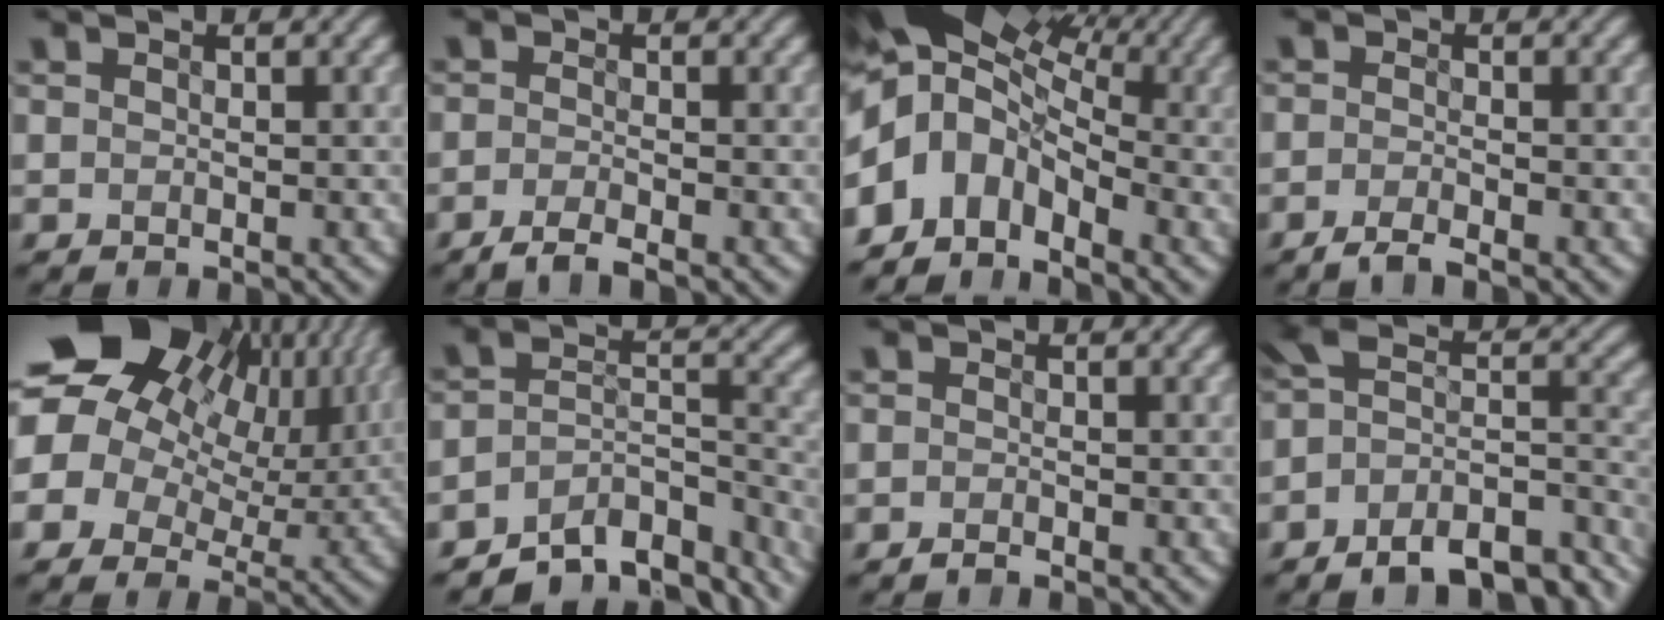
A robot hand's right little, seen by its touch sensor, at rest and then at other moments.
{"total": 2.2, "force": [-1.8, 0.2, 1.3], "torque": [-0.033, 0.000, -0.041]}
{"total": 13.0, "force": [-0.4, 9.1, 9.3], "torque": [-0.165, 0.008, 0.005]}
{"total": 1.9, "force": [-1.6, 0.1, 1.0], "torque": [-0.027, 0.000, -0.037]}
{"total": 21.6, "force": [8.0, 16.0, 12.0], "torque": [-0.246, 0.045, 0.108]}
{"total": 8.6, "force": [-7.1, 3.5, 3.4], "torque": [-0.047, -0.005, -0.107]}
{"total": 0.7, "force": [-0.6, 0.0, 0.2], "torque": [-0.007, 0.003, -0.015]}
{"total": 11.0, "force": [-7.7, 4.9, 6.1], "torque": [-0.114, -0.017, -0.101]}